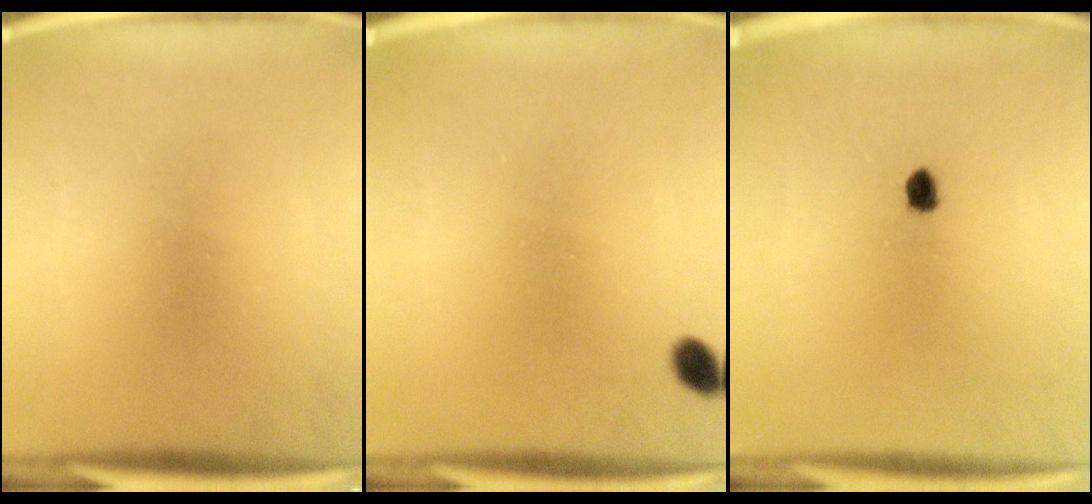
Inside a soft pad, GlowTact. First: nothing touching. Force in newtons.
{"total": 2.1}
{"total": 1.7}